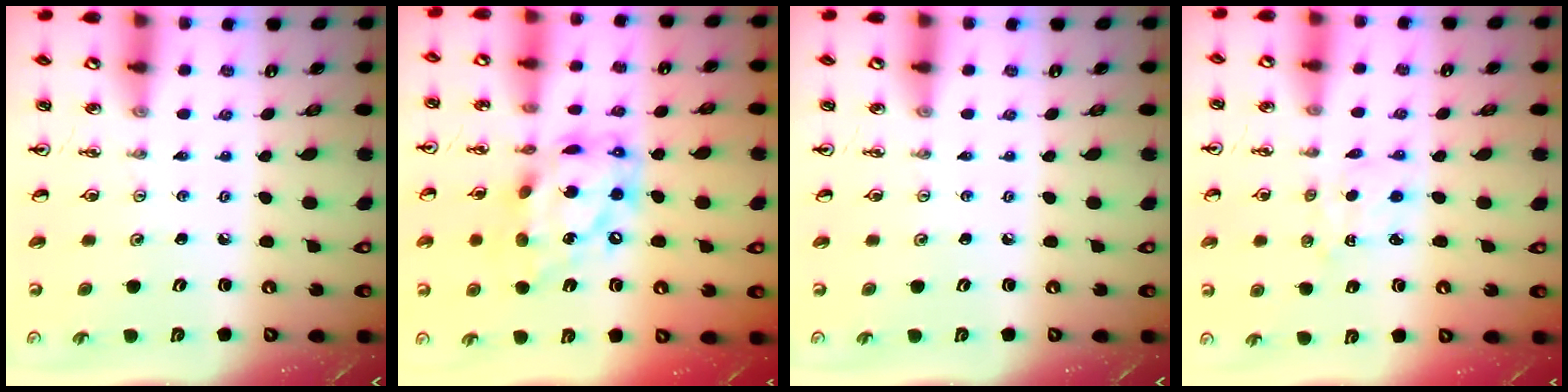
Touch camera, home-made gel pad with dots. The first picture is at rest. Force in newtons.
{"total": 17.0, "press": 17.0, "slide": 1.2}
{"total": 0.0}
{"total": 1.6, "press": 1.4, "slide": 0.7}